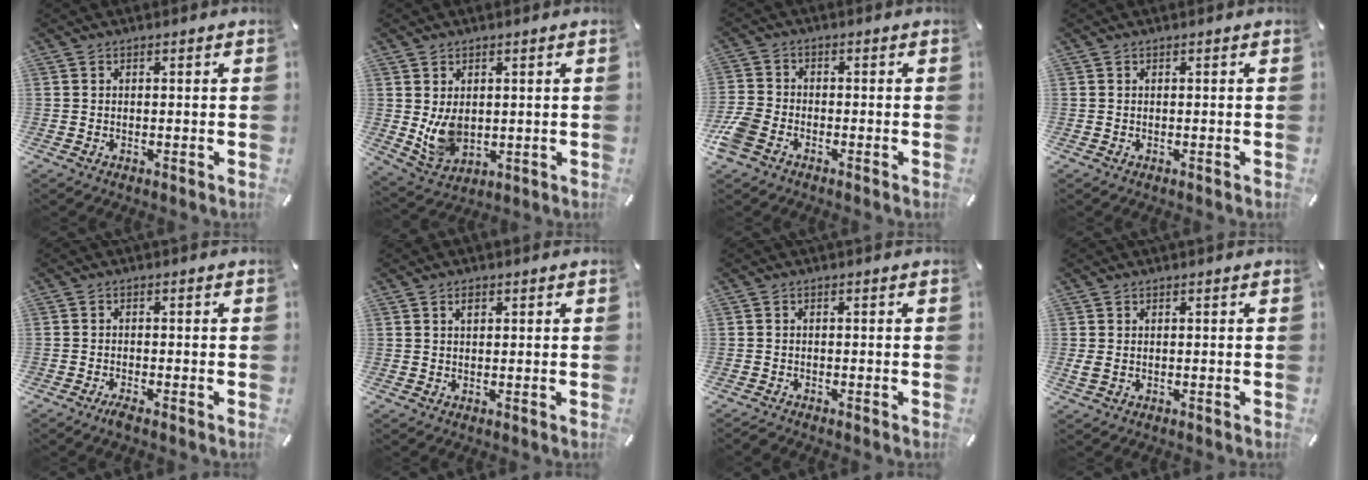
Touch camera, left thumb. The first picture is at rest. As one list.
[{"total": 7.8, "force": [0.8, 6.1, 4.8], "torque": [-0.098, -0.009, 0.014]}, {"total": 5.3, "force": [-3.1, 3.5, 2.6], "torque": [-0.069, 0.010, -0.061]}, {"total": 0.0}, {"total": 1.8, "force": [-1.6, 0.2, 0.9], "torque": [-0.022, 0.002, -0.031]}, {"total": 1.4, "force": [0.8, 0.8, 0.9], "torque": [-0.013, 0.000, 0.012]}, {"total": 1.0, "force": [-1.0, 0.1, 0.0], "torque": [-0.009, -0.001, -0.024]}, {"total": 1.3, "force": [0.2, 0.7, 1.0], "torque": [-0.021, 0.001, 0.004]}]